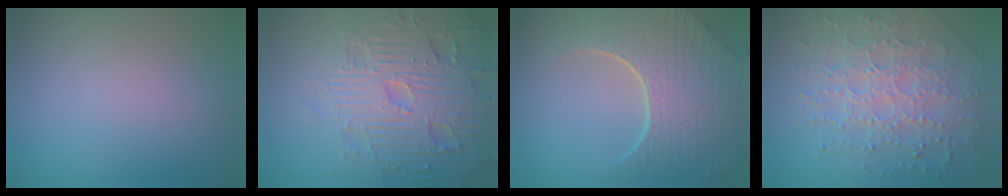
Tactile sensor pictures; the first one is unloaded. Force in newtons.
{"total": 7.6, "press": 7.4, "slide": 1.8}
{"total": 8.7, "press": 6.2, "slide": 6.2}
{"total": 7.7, "press": 5.5, "slide": 5.4}